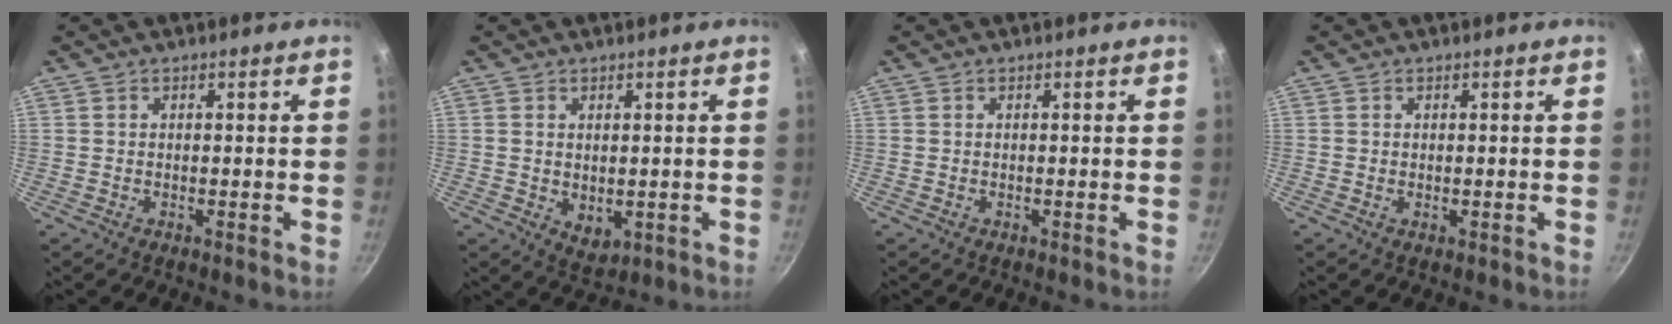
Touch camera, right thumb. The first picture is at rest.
{"total": 4.2, "force": [0.1, 2.9, 3.0], "torque": [-0.044, -0.014, 0.007]}
{"total": 0.0}
{"total": 0.0}